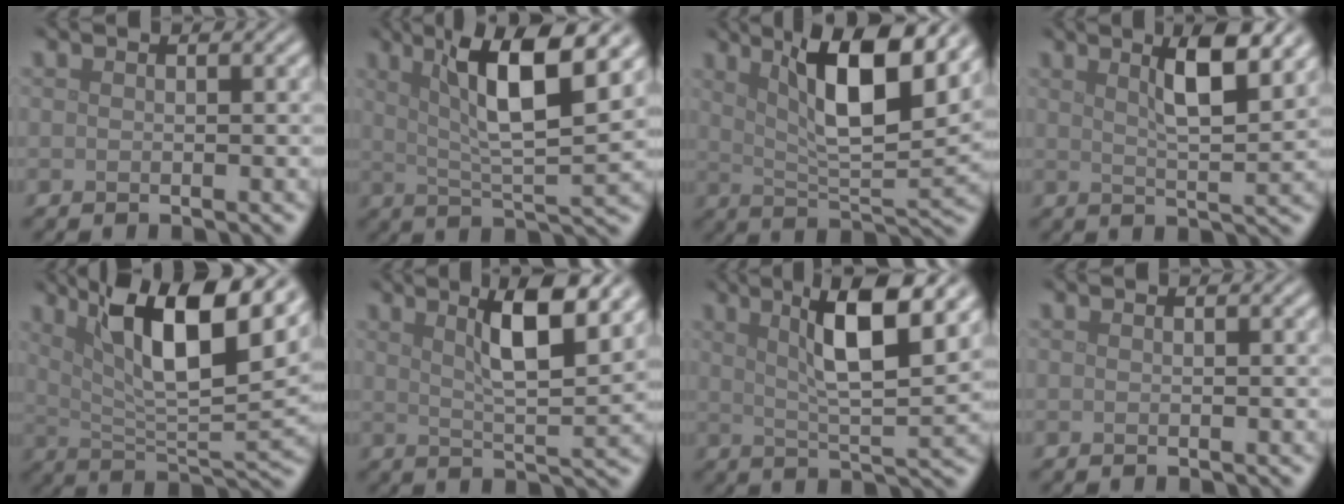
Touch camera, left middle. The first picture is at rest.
{"total": 9.4, "force": [3.8, 2.1, 8.4], "torque": [-0.128, 0.005, 0.064]}
{"total": 10.2, "force": [4.5, 2.8, 8.7], "torque": [-0.138, -0.001, 0.075]}
{"total": 5.7, "force": [2.9, 1.3, 4.7], "torque": [-0.069, 0.003, 0.045]}
{"total": 11.8, "force": [5.8, 3.5, 9.7], "torque": [-0.161, 0.001, 0.100]}
{"total": 7.2, "force": [3.4, 1.6, 6.1], "torque": [-0.088, 0.004, 0.056]}
{"total": 8.7, "force": [3.7, 1.9, 7.7], "torque": [-0.113, 0.009, 0.060]}
{"total": 0.0}